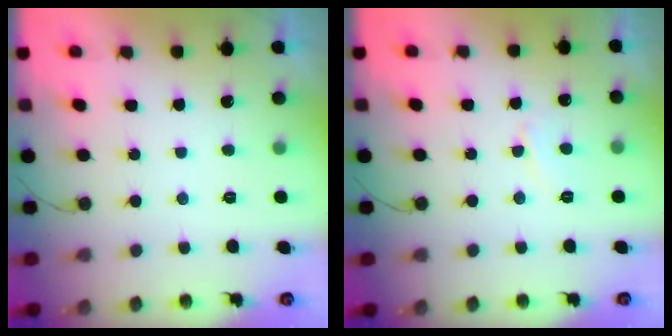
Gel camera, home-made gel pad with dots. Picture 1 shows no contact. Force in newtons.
{"total": 3.7, "press": 3.7, "slide": 0.4}